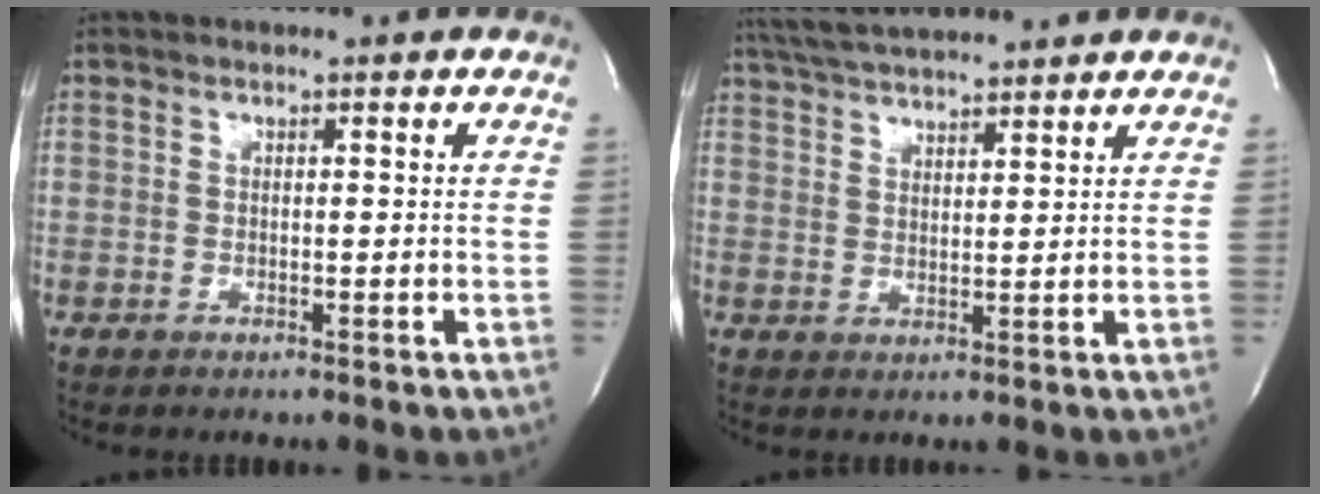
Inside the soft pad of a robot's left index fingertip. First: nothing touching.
{"total": 10.7, "force": [9.8, 1.1, 4.3], "torque": [-0.081, 0.031, 0.160]}